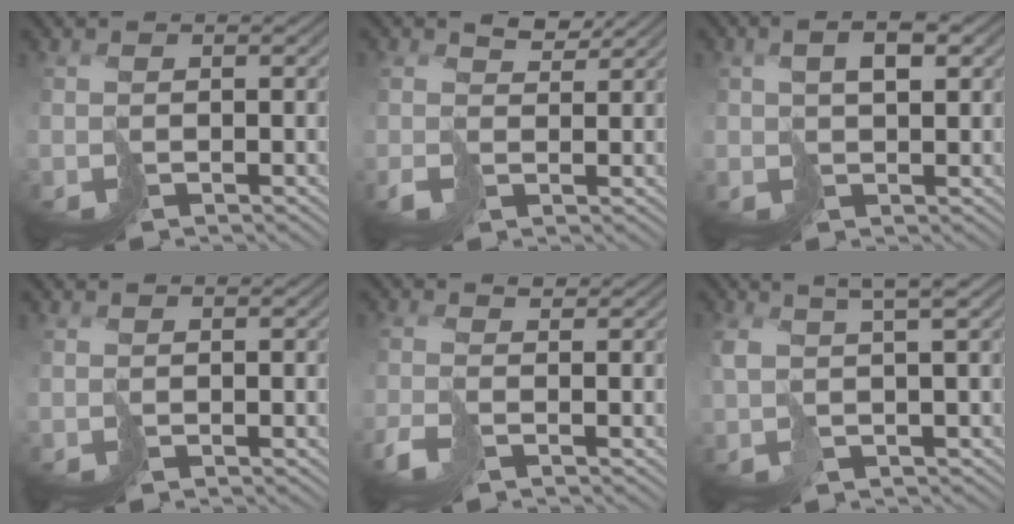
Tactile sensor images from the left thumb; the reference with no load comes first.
{"total": 2.9, "force": [1.1, 1.6, 2.2], "torque": [-0.056, -0.002, 0.017]}
{"total": 3.5, "force": [1.4, 1.6, 2.8], "torque": [-0.056, 0.004, 0.027]}
{"total": 0.0}
{"total": 2.6, "force": [-1.2, 0.8, 2.1], "torque": [-0.053, -0.001, -0.035]}
{"total": 5.3, "force": [2.1, 1.3, 4.7], "torque": [-0.078, 0.013, 0.034]}